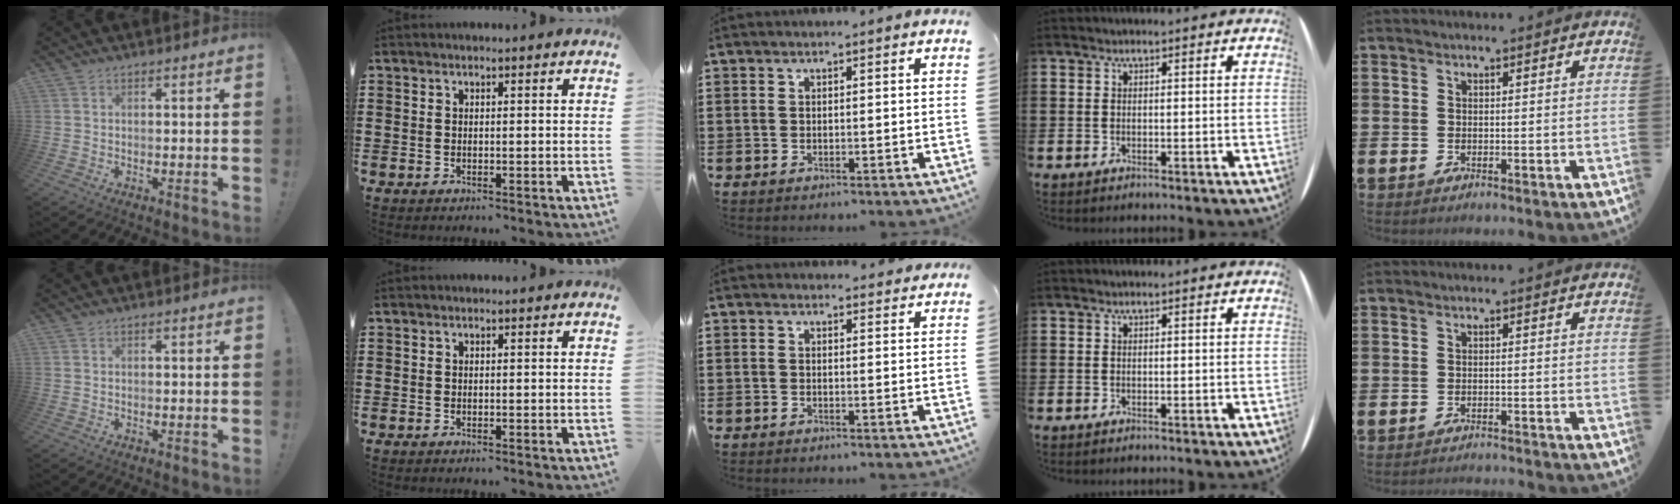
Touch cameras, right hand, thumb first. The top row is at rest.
{"middle": {"total": 1.3, "force": [1.3, 0.3, 0.0], "torque": [0.004, -0.003, 0.025]}, "little": {"total": 1.1, "force": [-1.1, -0.1, -0.1], "torque": [-0.001, 0.002, -0.023]}}